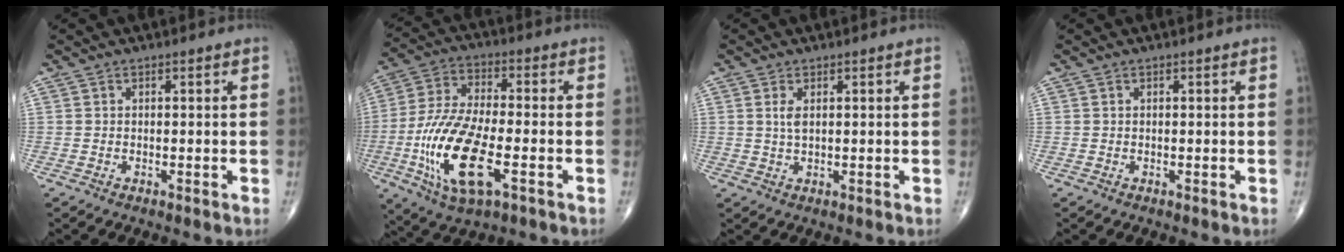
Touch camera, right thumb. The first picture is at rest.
{"total": 17.9, "force": [-5.4, 6.9, 15.6], "torque": [-0.330, 0.009, -0.094]}
{"total": 2.3, "force": [0.7, 1.0, 2.0], "torque": [-0.042, -0.002, 0.016]}
{"total": 0.0}